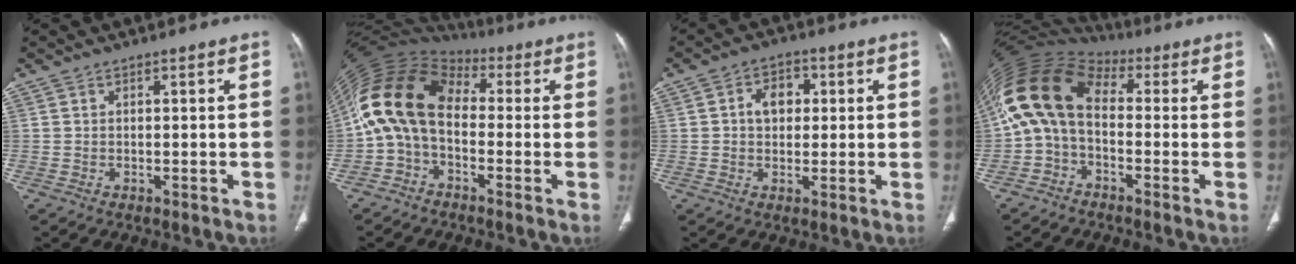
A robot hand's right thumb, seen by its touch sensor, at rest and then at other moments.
{"total": 14.3, "force": [-0.2, 9.5, 10.6], "torque": [-0.195, 0.052, -0.019]}
{"total": 5.8, "force": [1.0, 4.4, 3.8], "torque": [-0.038, 0.010, 0.012]}
{"total": 13.3, "force": [0.8, 8.4, 10.3], "torque": [-0.193, 0.049, 0.001]}